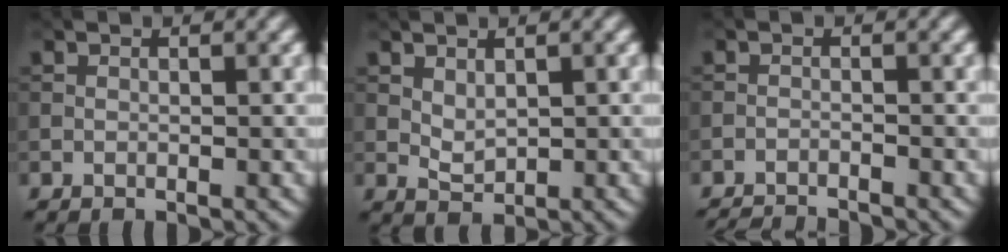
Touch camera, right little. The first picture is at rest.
{"total": 1.6, "force": [0.6, 0.9, 1.1], "torque": [-0.024, -0.004, 0.018]}
{"total": 4.0, "force": [-3.8, 0.4, 0.9], "torque": [-0.019, -0.014, -0.066]}